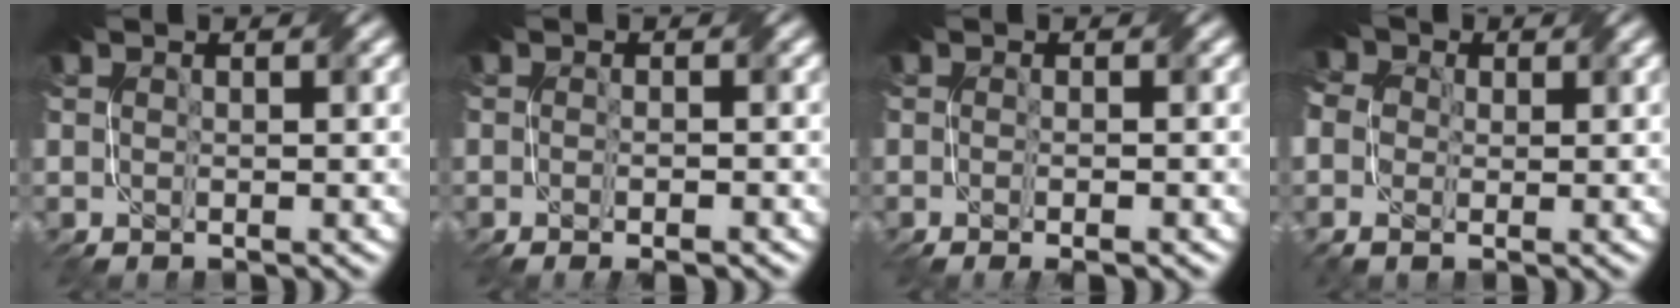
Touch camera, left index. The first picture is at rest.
{"total": 2.5, "force": [-1.5, 0.7, 2.0], "torque": [-0.021, 0.000, -0.012]}
{"total": 2.6, "force": [-1.2, 0.8, 2.1], "torque": [-0.019, -0.002, -0.009]}
{"total": 5.5, "force": [0.8, 4.4, 3.2], "torque": [-0.081, 0.027, 0.003]}